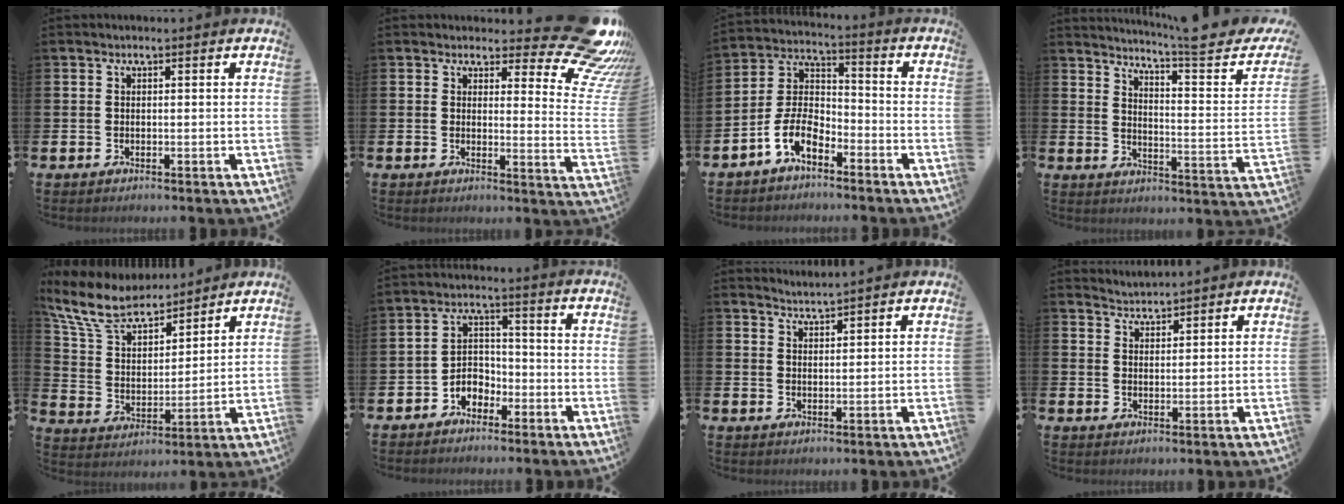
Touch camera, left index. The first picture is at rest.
{"total": 9.8, "force": [7.3, 3.7, 5.4], "torque": [-0.054, -0.062, 0.121]}
{"total": 6.6, "force": [-4.6, 3.3, 3.6], "torque": [-0.097, -0.003, -0.095]}
{"total": 6.4, "force": [5.3, 0.0, 3.6], "torque": [-0.059, -0.055, 0.076]}
{"total": 9.7, "force": [8.6, 3.1, 3.3], "torque": [-0.111, -0.046, 0.158]}
{"total": 3.2, "force": [-2.2, 2.2, 0.6], "torque": [-0.029, 0.002, -0.050]}
{"total": 2.7, "force": [2.7, -0.3, -0.2], "torque": [-0.002, -0.012, 0.050]}
{"total": 3.2, "force": [3.2, 0.0, -0.4], "torque": [-0.001, -0.017, 0.059]}